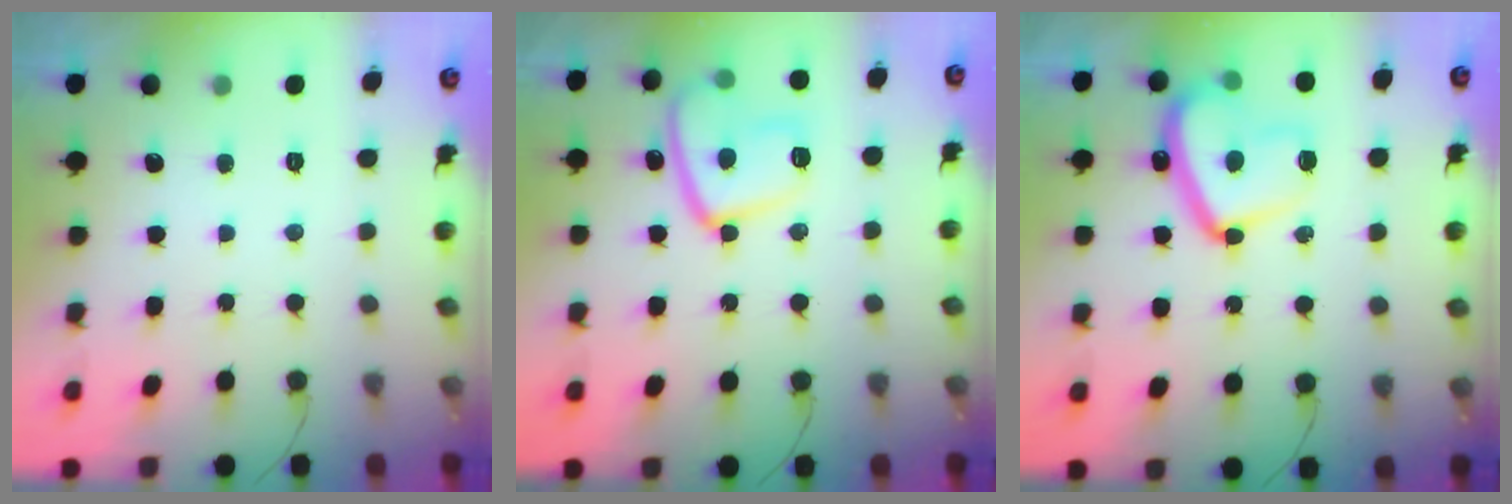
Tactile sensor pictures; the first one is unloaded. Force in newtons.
{"total": 14.4, "press": 14.3, "slide": 1.3}
{"total": 15.5, "press": 15.4, "slide": 1.3}